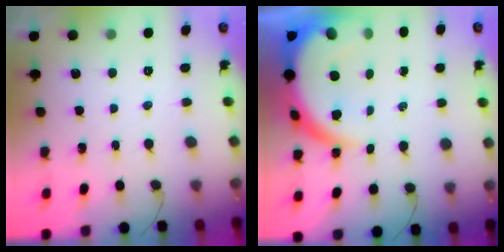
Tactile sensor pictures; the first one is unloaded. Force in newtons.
{"total": 11.0, "press": 10.9, "slide": 1.1}